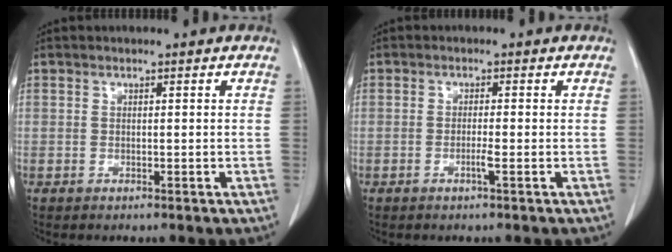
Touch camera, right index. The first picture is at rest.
{"total": 1.7, "force": [-0.7, -0.2, 1.5], "torque": [-0.031, -0.003, -0.015]}